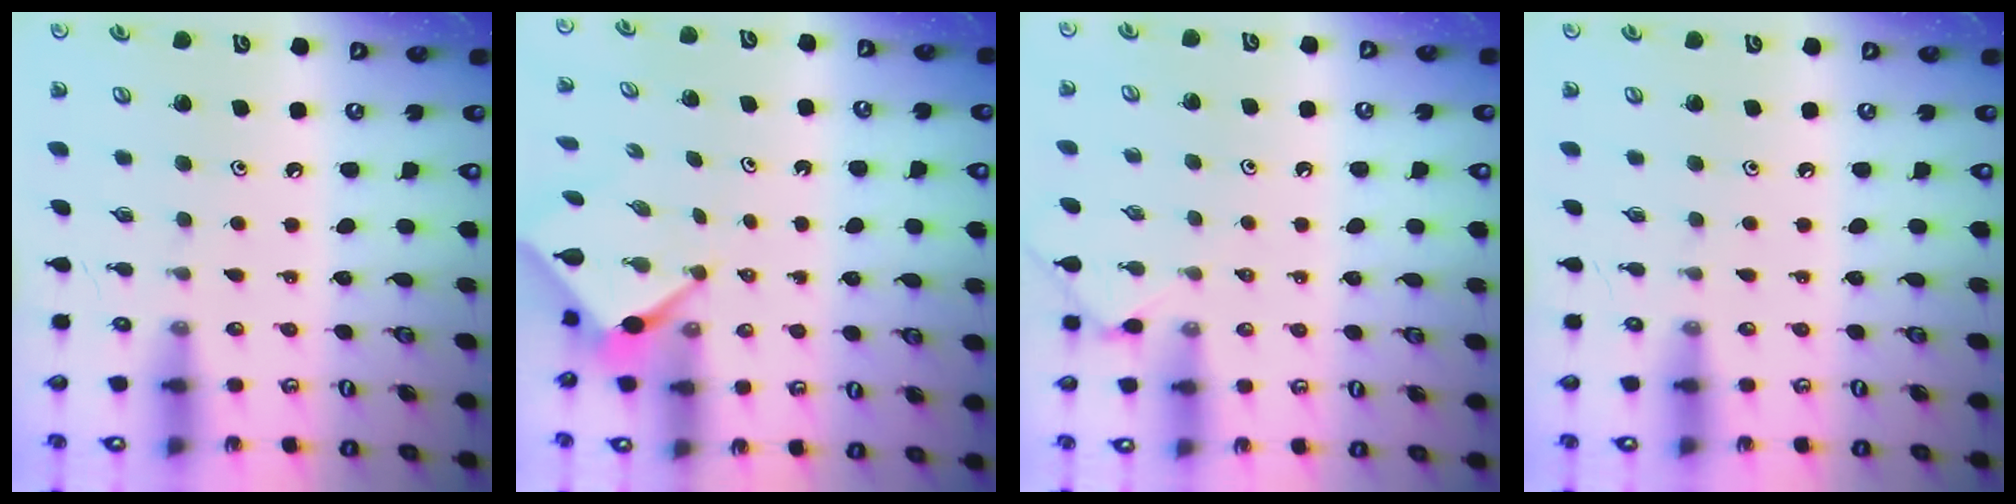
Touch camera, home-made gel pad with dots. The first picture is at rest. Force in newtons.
{"total": 2.9, "press": 2.9, "slide": 0.2}
{"total": 3.0, "press": 3.0, "slide": 0.4}
{"total": 0.0}